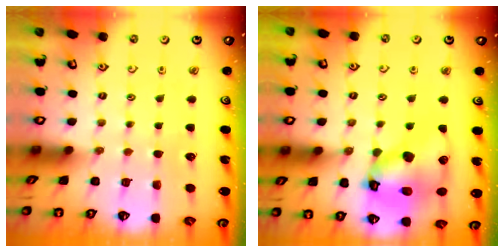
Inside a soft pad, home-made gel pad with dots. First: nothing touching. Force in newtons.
{"total": 16.0, "press": 15.8, "slide": 2.3}